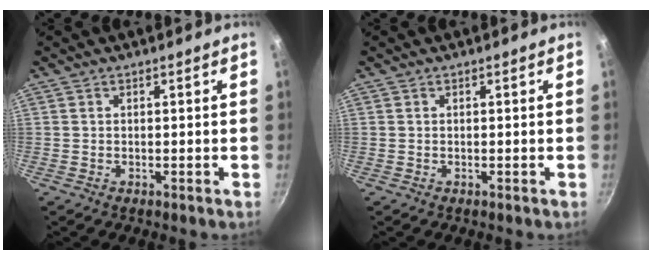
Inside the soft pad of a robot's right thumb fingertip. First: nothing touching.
{"total": 0.0}